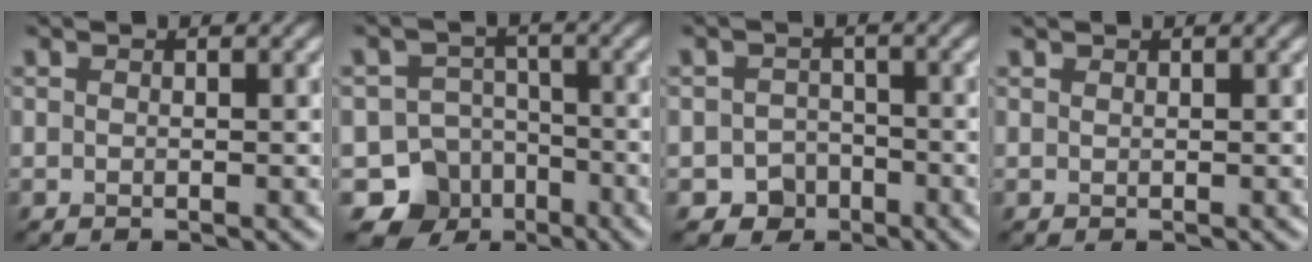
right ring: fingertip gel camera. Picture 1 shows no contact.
{"total": 7.5, "force": [-4.4, 5.9, 1.4], "torque": [-0.003, -0.009, -0.077]}
{"total": 3.3, "force": [-2.0, 2.5, 0.5], "torque": [0.009, 0.001, -0.035]}
{"total": 0.6, "force": [0.5, 0.2, 0.0], "torque": [0.002, 0.000, 0.012]}